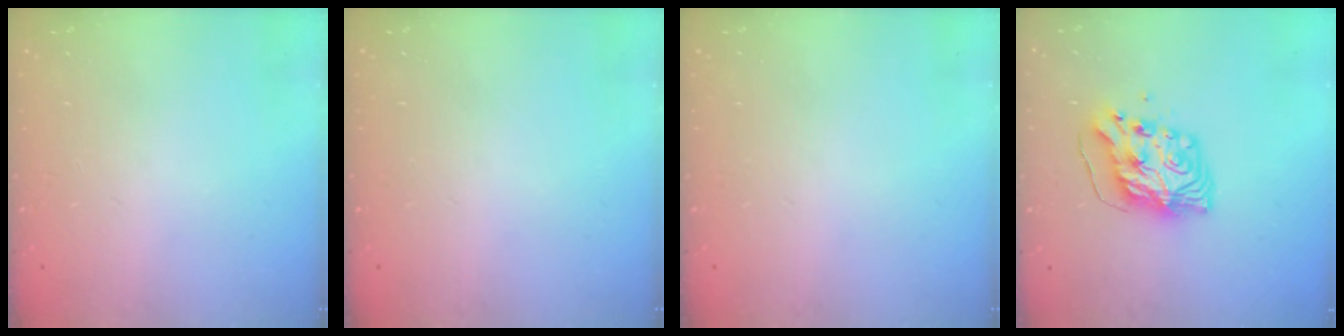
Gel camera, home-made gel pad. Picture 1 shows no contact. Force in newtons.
{"total": 0.0}
{"total": 0.0}
{"total": 8.3, "press": 8.3, "slide": 0.9}